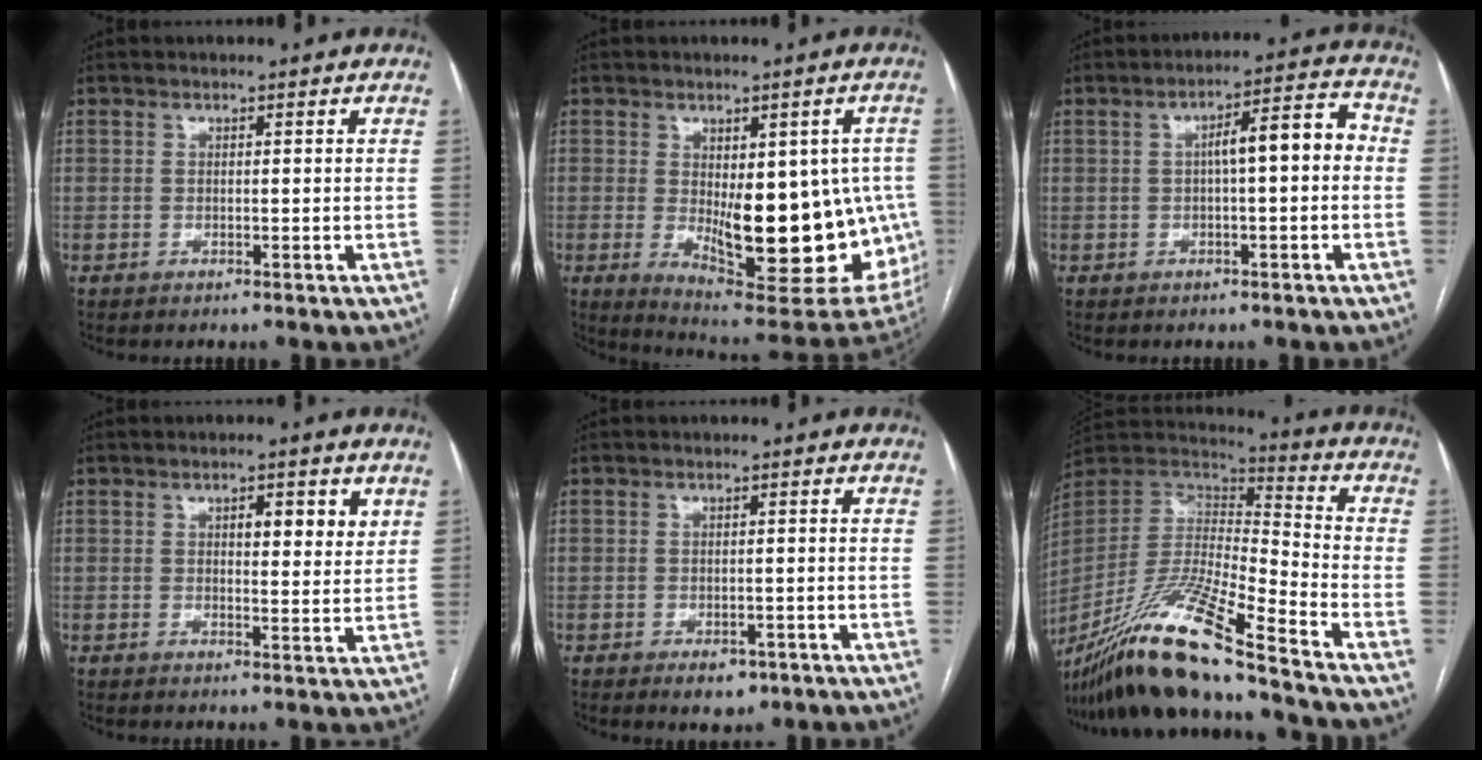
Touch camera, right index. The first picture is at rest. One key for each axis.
{"total": 20.5, "fx": -2.4, "fy": 7.9, "fz": 18.8, "tx": -0.180, "ty": -0.003, "tz": -0.004}
{"total": 7.0, "fx": 0.0, "fy": 1.4, "fz": 6.9, "tx": -0.103, "ty": 0.031, "tz": 0.001}
{"total": 4.8, "fx": 2.2, "fy": 1.5, "fz": 4.0, "tx": -0.057, "ty": -0.004, "tz": 0.029}
{"total": 3.3, "fx": -1.9, "fy": 1.9, "fz": 2.0, "tx": -0.024, "ty": 0.000, "tz": -0.015}
{"total": 21.0, "fx": -15.9, "fy": 0.3, "fz": 13.7, "tx": -0.297, "ty": -0.031, "tz": -0.303}